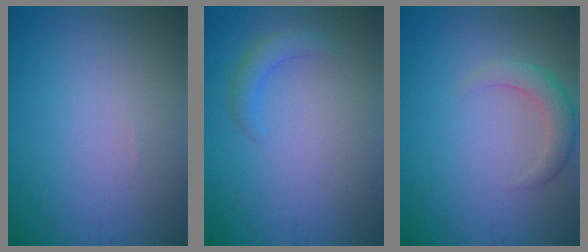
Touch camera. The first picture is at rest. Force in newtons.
{"total": 1.7, "press": 1.7, "slide": 0.2}
{"total": 2.6, "press": 2.6, "slide": 0.1}